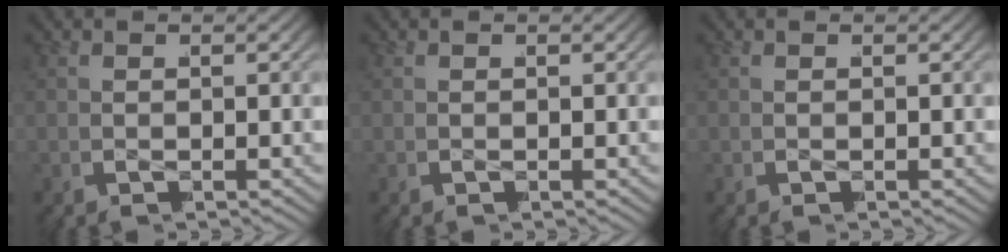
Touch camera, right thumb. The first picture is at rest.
{"total": 0.0}
{"total": 0.0}